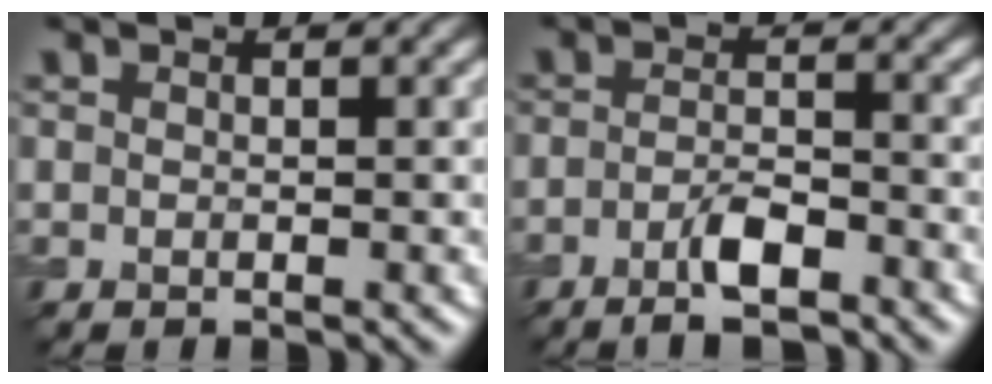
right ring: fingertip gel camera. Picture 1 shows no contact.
{"total": 3.7, "force": [-2.2, 0.9, 2.8], "torque": [-0.054, 0.001, -0.044]}